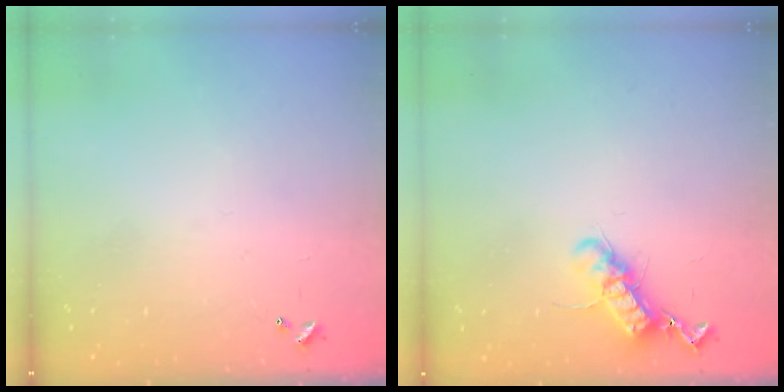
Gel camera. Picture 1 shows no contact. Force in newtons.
{"total": 12.8, "press": 12.8, "slide": 0.8}